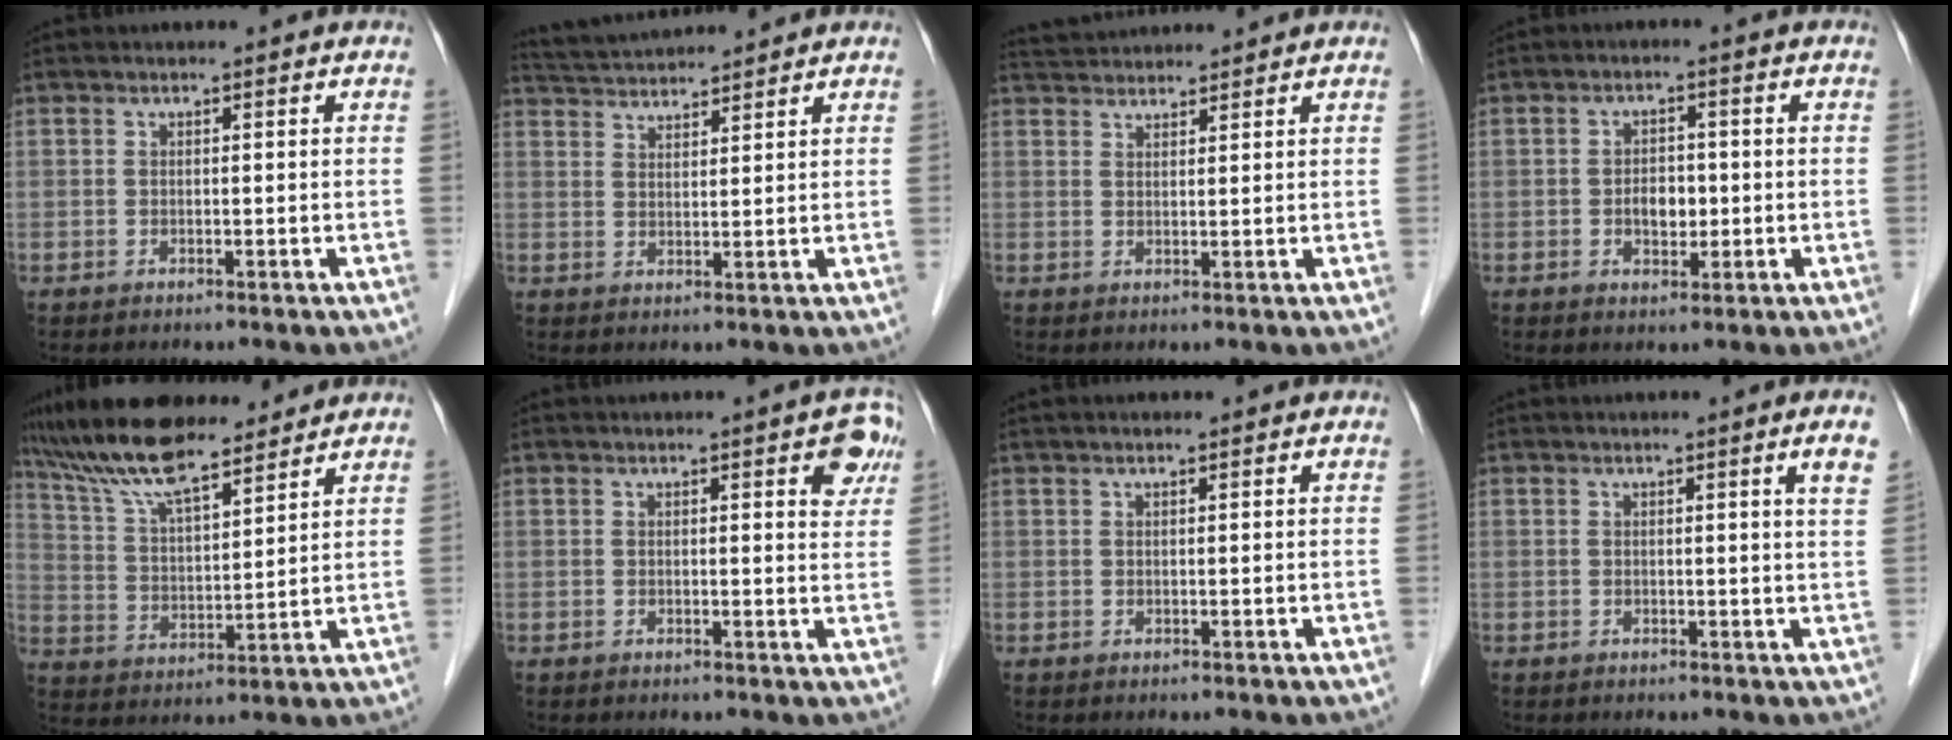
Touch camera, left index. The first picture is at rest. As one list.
[{"total": 6.8, "force": [6.7, 0.1, 1.2], "torque": [-0.033, 0.033, 0.117]}, {"total": 5.5, "force": [5.4, 0.7, 1.0], "torque": [-0.021, 0.038, 0.091]}, {"total": 3.6, "force": [-0.6, 2.3, 2.7], "torque": [-0.045, 0.004, -0.006]}, {"total": 13.8, "force": [11.7, 2.8, 6.6], "torque": [-0.123, 0.019, 0.214]}, {"total": 4.3, "force": [2.2, 0.9, 3.5], "torque": [-0.029, -0.002, 0.020]}, {"total": 1.1, "force": [0.8, 0.3, 0.6], "torque": [-0.014, 0.011, 0.014]}, {"total": 2.8, "force": [1.5, -0.7, 2.2], "torque": [-0.030, -0.008, 0.018]}]